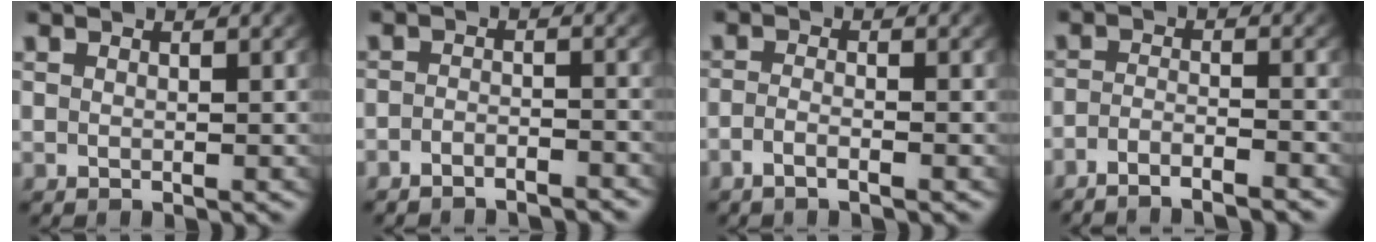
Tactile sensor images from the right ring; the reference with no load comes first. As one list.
[{"total": 3.3, "force": [-3.2, 0.7, 0.4], "torque": [-0.007, -0.009, -0.054]}, {"total": 2.1, "force": [-1.7, 0.2, 1.2], "torque": [-0.033, -0.008, -0.028]}, {"total": 4.4, "force": [-4.1, 0.8, 1.3], "torque": [-0.023, -0.011, -0.067]}]